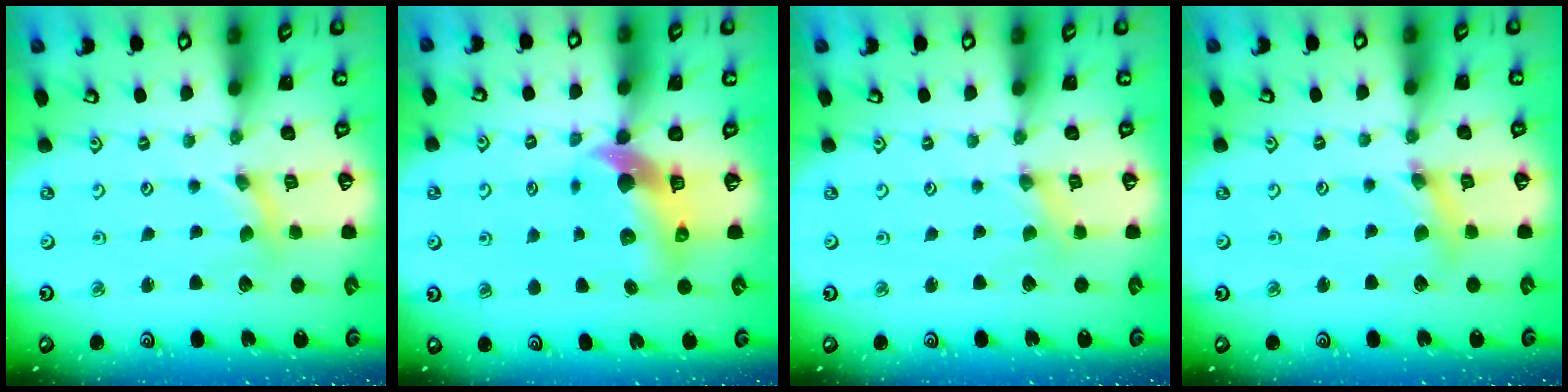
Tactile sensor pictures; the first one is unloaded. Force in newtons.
{"total": 9.5, "press": 9.4, "slide": 1.7}
{"total": 0.0}
{"total": 5.9, "press": 5.9, "slide": 0.7}